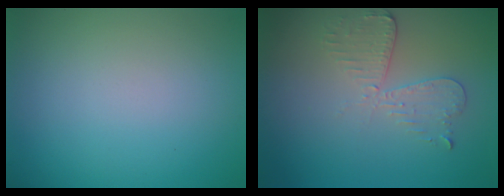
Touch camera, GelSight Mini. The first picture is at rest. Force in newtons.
{"total": 2.9, "press": 2.5, "slide": 1.5}